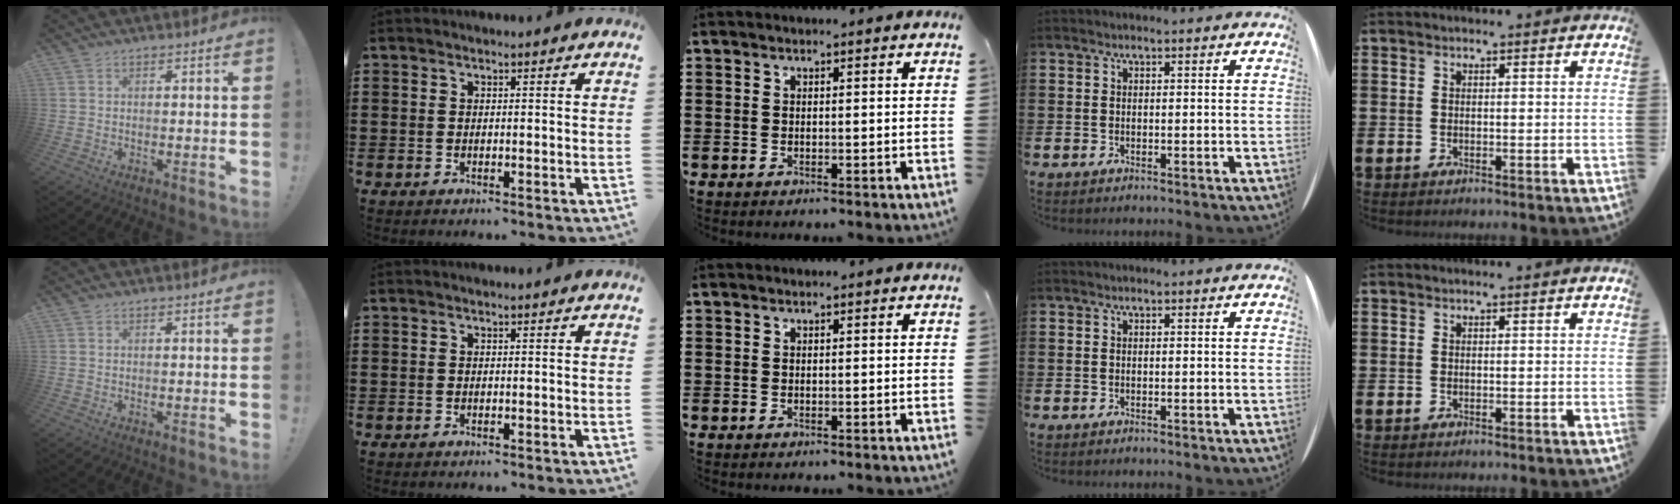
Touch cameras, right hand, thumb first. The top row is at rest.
{}